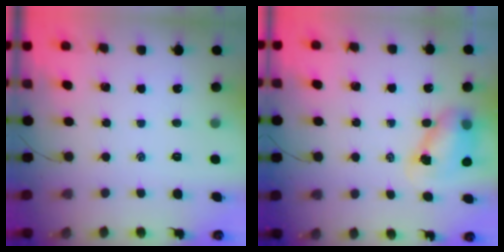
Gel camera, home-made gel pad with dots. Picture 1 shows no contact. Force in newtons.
{"total": 7.9, "press": 7.8, "slide": 1.3}